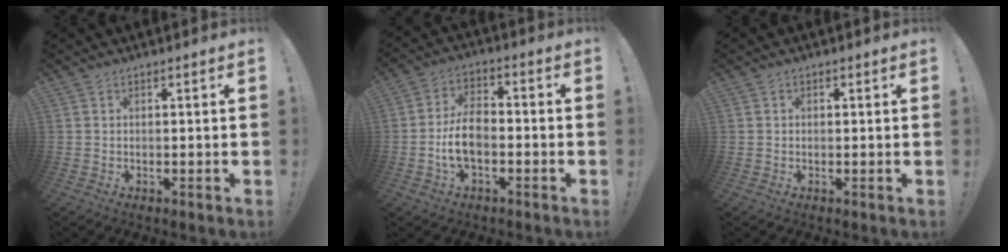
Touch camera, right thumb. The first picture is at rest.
{"total": 9.3, "force": [-2.4, 5.5, 7.2], "torque": [-0.133, 0.008, -0.041]}
{"total": 0.5, "force": [-0.1, 0.5, 0.2], "torque": [-0.002, 0.002, -0.003]}